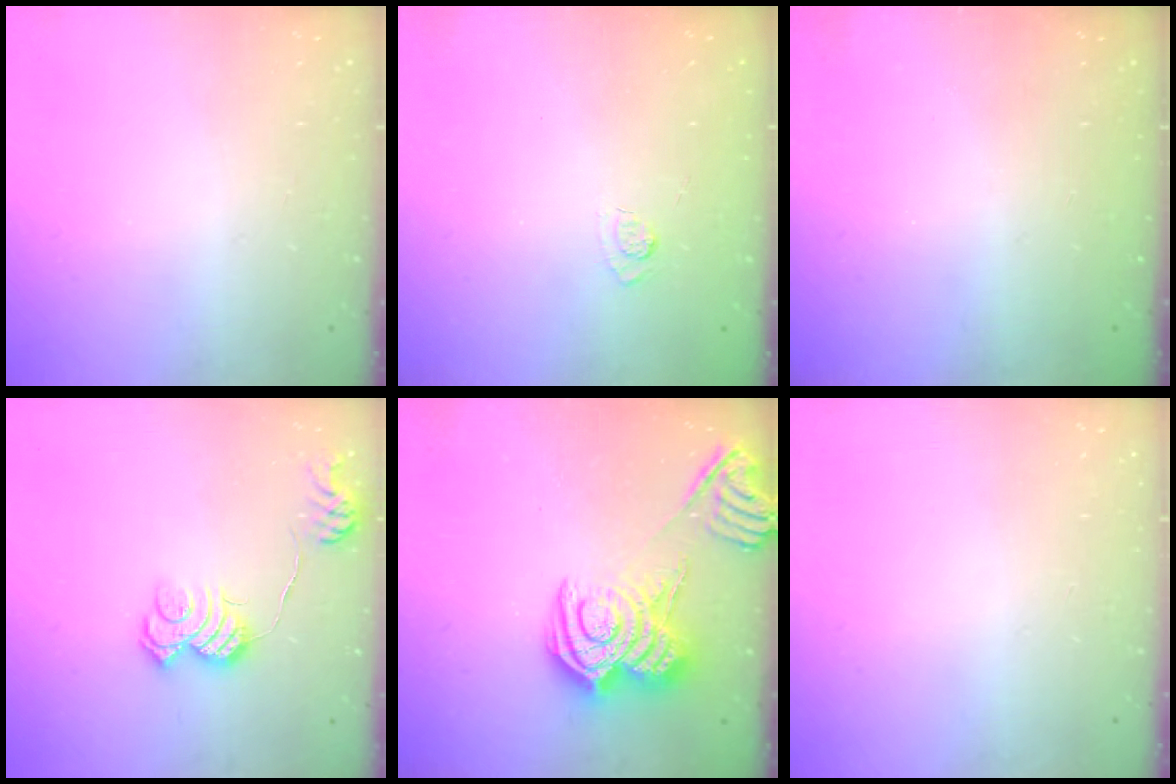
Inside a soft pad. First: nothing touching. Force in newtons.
{"total": 2.2, "press": 1.8, "slide": 1.3}
{"total": 2.3, "press": 2.2, "slide": 0.8}
{"total": 11.1, "press": 11.0, "slide": 1.0}
{"total": 12.7, "press": 12.6, "slide": 0.7}
{"total": 0.0}